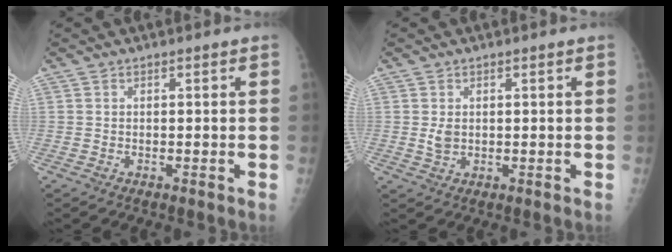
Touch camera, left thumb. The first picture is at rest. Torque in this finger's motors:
{"motor_torque": [0.49, 0.56, 0.36, -0.23, 0.00]}